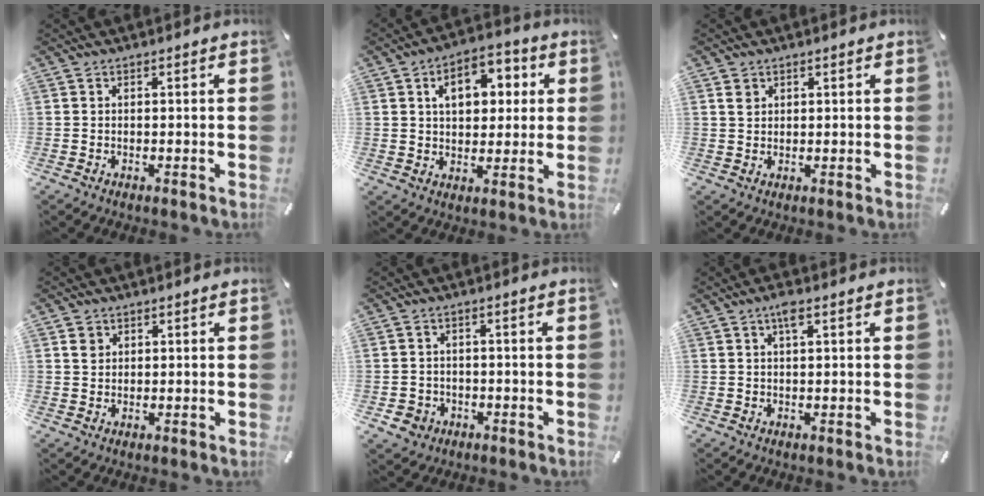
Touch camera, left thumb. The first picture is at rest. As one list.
[{"total": 9.8, "force": [3.0, 7.2, 5.9], "torque": [-0.078, 0.000, 0.046]}, {"total": 1.9, "force": [1.0, 1.5, 0.7], "torque": [-0.010, -0.002, 0.018]}, {"total": 2.2, "force": [1.1, 1.8, 0.6], "torque": [0.000, -0.004, 0.018]}, {"total": 4.0, "force": [-1.6, 3.6, 0.8], "torque": [-0.020, 0.007, -0.030]}, {"total": 3.0, "force": [1.5, 0.8, 2.4], "torque": [-0.044, 0.002, 0.022]}]